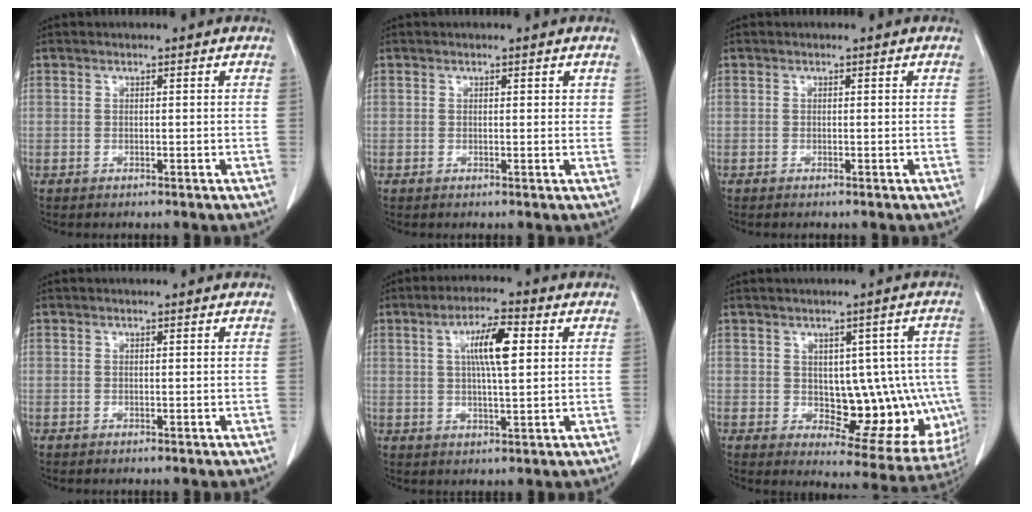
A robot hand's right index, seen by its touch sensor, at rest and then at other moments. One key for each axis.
{"total": 1.0, "fx": 0.5, "fy": 0.5, "fz": 0.6, "tx": -0.001, "ty": -0.001, "tz": 0.004}
{"total": 0.0}
{"total": 0.0}
{"total": 7.6, "fx": 2.0, "fy": 1.3, "fz": 7.2, "tx": -0.127, "ty": 0.010, "tz": 0.035}
{"total": 13.4, "fx": -0.6, "fy": 7.0, "fz": 11.4, "tx": -0.117, "ty": 0.014, "tz": 0.014}